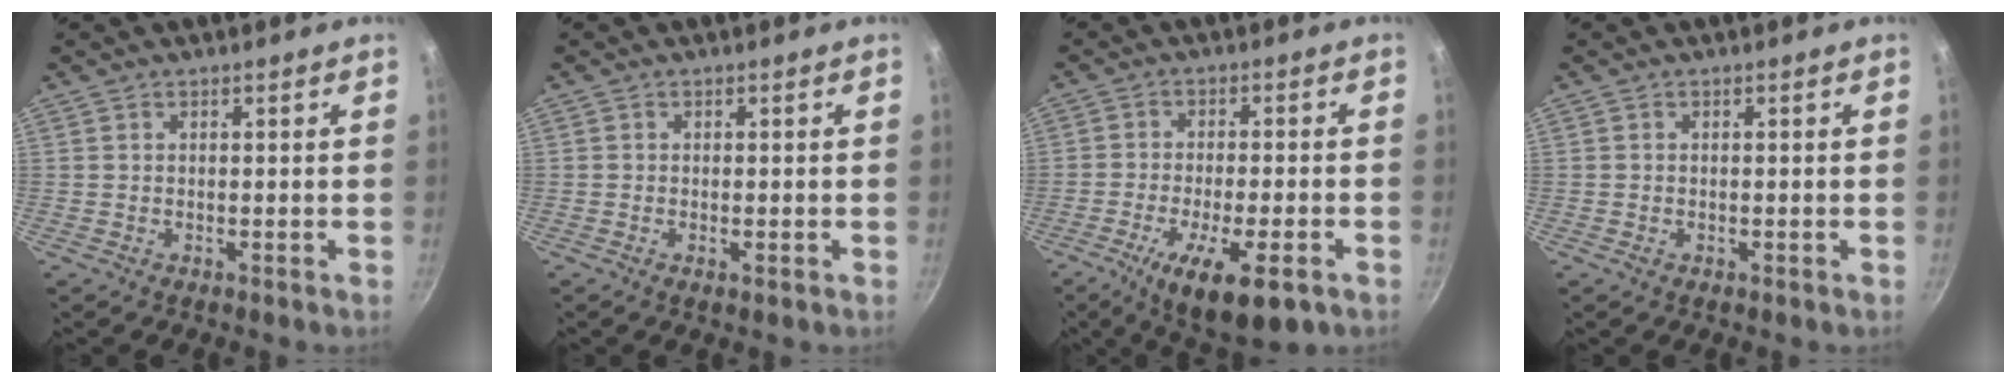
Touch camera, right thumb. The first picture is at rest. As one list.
[{"total": 1.3, "force": [-0.4, 0.4, 1.1], "torque": [-0.019, -0.002, -0.007]}, {"total": 13.9, "force": [-6.5, 4.3, 11.4], "torque": [-0.186, 0.001, -0.101]}, {"total": 0.0}]